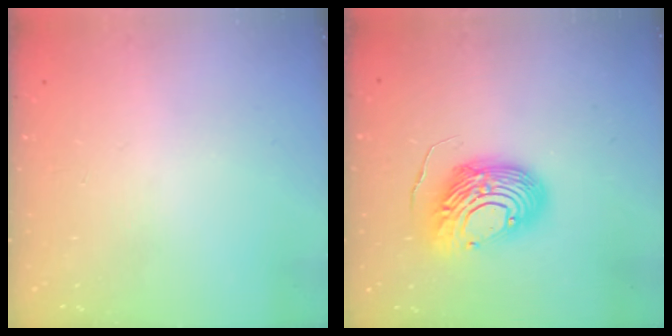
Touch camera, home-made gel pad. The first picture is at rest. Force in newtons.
{"total": 14.0, "press": 14.0, "slide": 1.1}